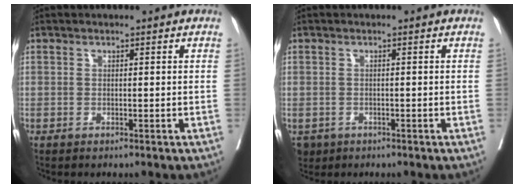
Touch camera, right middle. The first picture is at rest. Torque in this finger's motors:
{"motor_torque": [0.31, -0.27, -0.02, 0.00]}